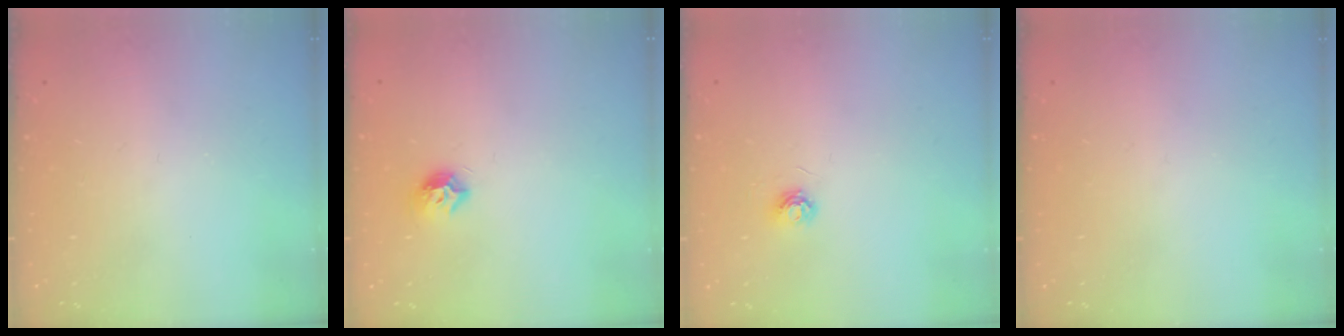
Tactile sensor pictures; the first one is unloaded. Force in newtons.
{"total": 7.9, "press": 7.9, "slide": 0.8}
{"total": 4.5, "press": 4.5, "slide": 0.5}
{"total": 0.0}